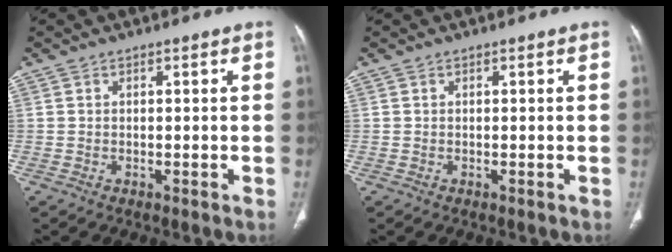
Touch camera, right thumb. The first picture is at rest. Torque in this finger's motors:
{"motor_torque": [0.13, 0.13, -0.05, -0.03, 0.00]}